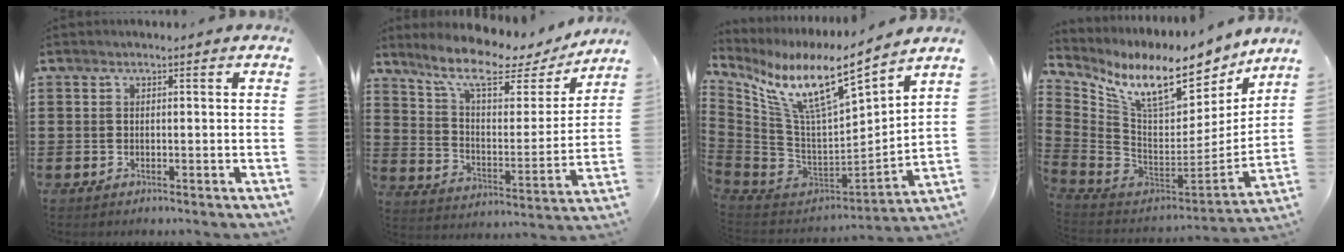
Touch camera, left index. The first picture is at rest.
{"total": 10.1, "force": [7.9, 2.6, 5.7], "torque": [-0.128, -0.045, 0.132]}
{"total": 12.6, "force": [8.2, 2.2, 9.2], "torque": [-0.212, -0.062, 0.135]}
{"total": 13.2, "force": [9.7, 3.3, 8.3], "torque": [-0.183, -0.071, 0.166]}